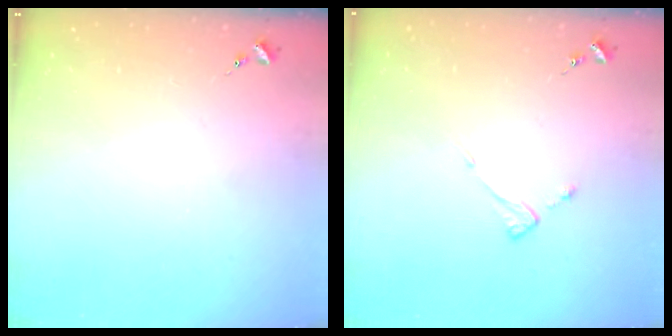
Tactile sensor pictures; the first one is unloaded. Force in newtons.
{"total": 3.8, "press": 3.7, "slide": 0.4}